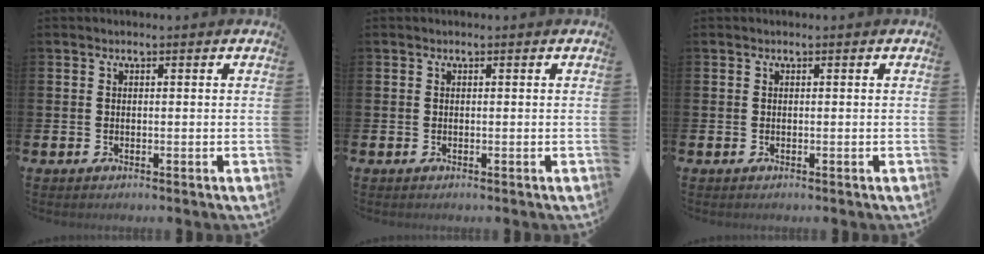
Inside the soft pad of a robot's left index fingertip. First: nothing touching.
{"total": 0.0}
{"total": 0.0}